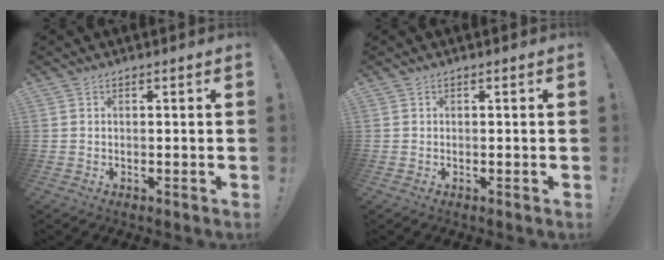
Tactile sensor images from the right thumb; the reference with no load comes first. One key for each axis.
{"total": 0.0}